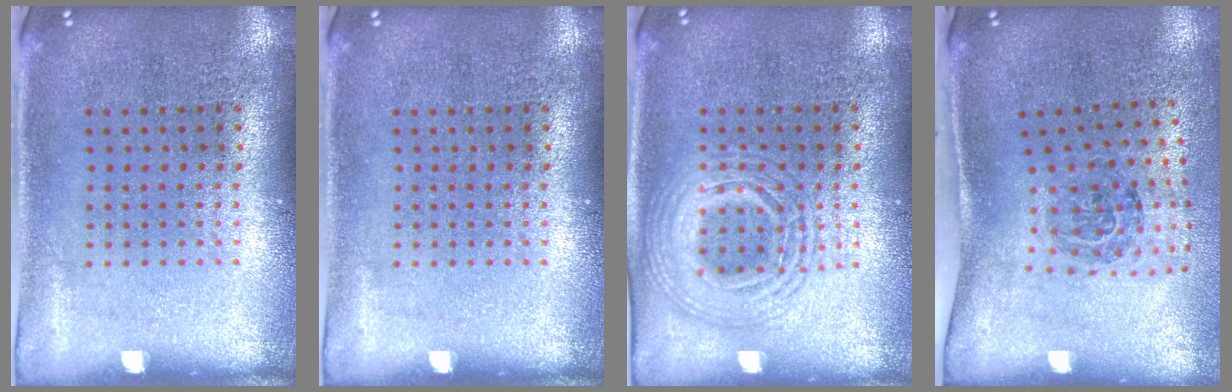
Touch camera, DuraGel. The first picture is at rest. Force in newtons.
{"total": 0.0}
{"total": 2.7, "press": 2.7, "slide": 0.3}
{"total": 1.8, "press": 1.3, "slide": 1.3}